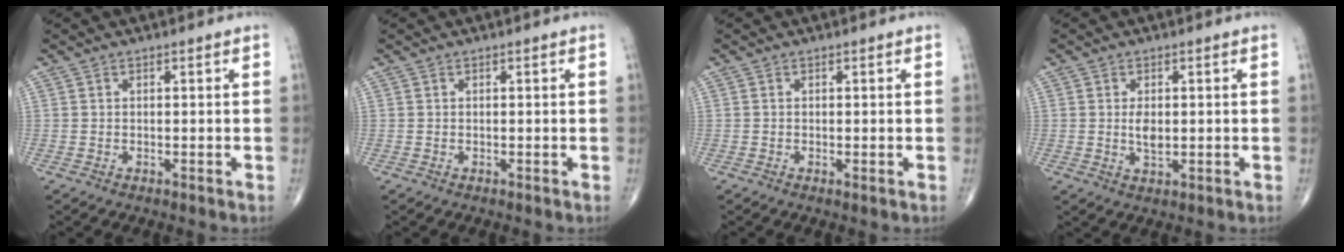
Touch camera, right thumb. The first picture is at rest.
{"total": 0.0}
{"total": 0.5, "force": [-0.1, 0.2, 0.5], "torque": [-0.011, -0.003, -0.003]}
{"total": 3.3, "force": [0.2, 1.7, 2.8], "torque": [-0.049, -0.007, 0.007]}